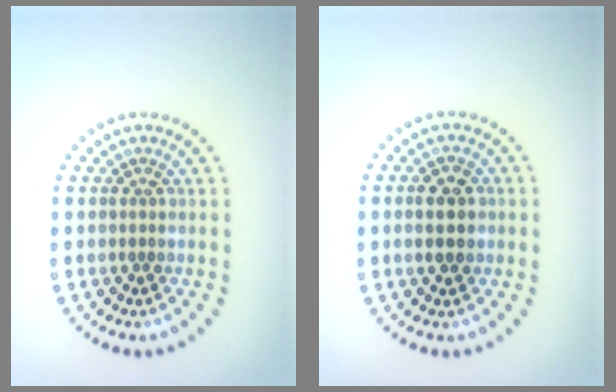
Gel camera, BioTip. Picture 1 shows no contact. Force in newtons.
{"total": 3.4, "press": 3.4, "slide": 0.1}